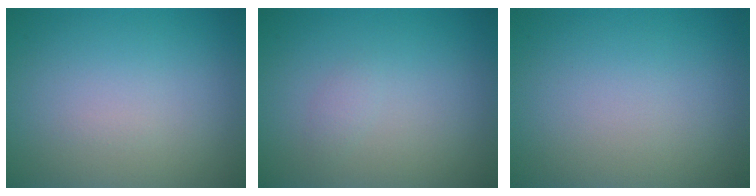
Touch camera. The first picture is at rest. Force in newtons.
{"total": 0.7, "press": 0.7, "slide": 0.1}
{"total": 0.0}